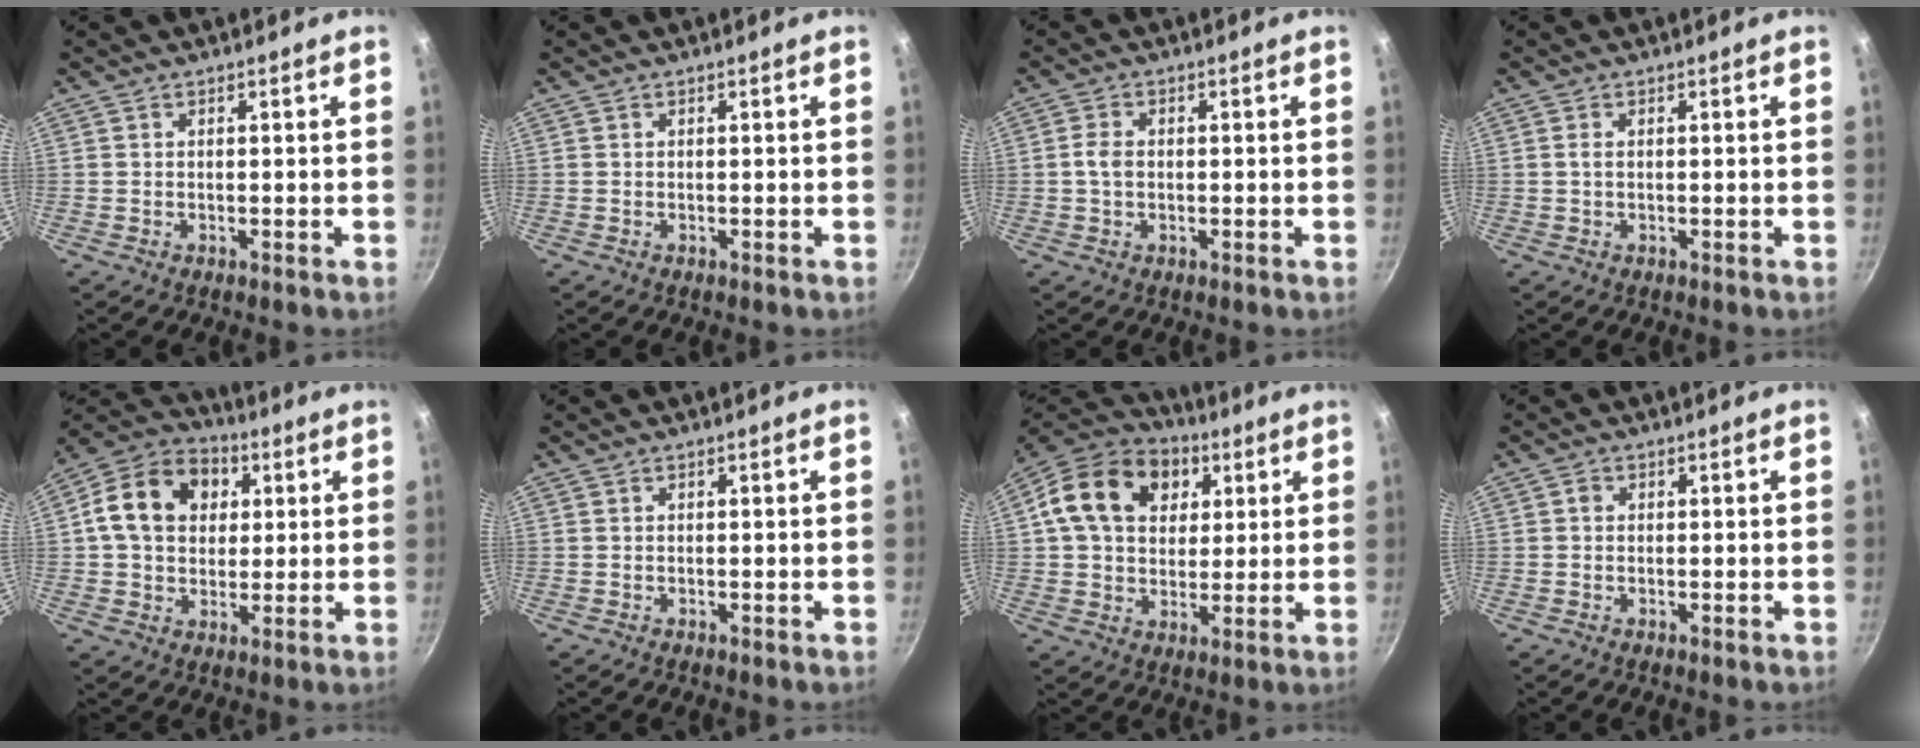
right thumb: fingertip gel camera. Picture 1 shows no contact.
{"total": 0.0}
{"total": 3.0, "force": [-0.1, 2.1, 2.1], "torque": [-0.041, 0.008, -0.006]}
{"total": 0.9, "force": [0.1, 0.5, 0.8], "torque": [-0.017, 0.002, 0.000]}
{"total": 15.6, "force": [3.5, 12.1, 9.2], "torque": [-0.140, 0.020, 0.043]}
{"total": 0.0}
{"total": 19.1, "force": [5.6, 14.4, 11.2], "torque": [-0.182, 0.014, 0.083]}
{"total": 1.0, "force": [0.1, 0.8, 0.4], "torque": [-0.006, 0.006, 0.000]}